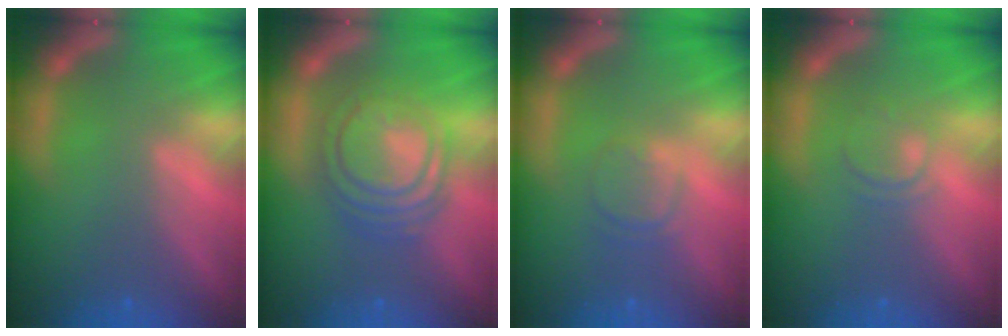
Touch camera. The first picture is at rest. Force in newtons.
{"total": 8.1}
{"total": 2.4}
{"total": 2.0}